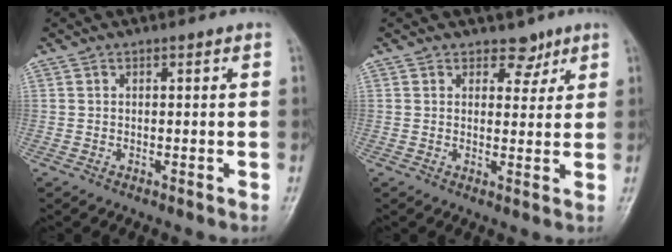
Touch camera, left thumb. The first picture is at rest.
{"total": 3.5, "force": [2.4, 2.3, 0.9], "torque": [0.013, -0.014, 0.033]}